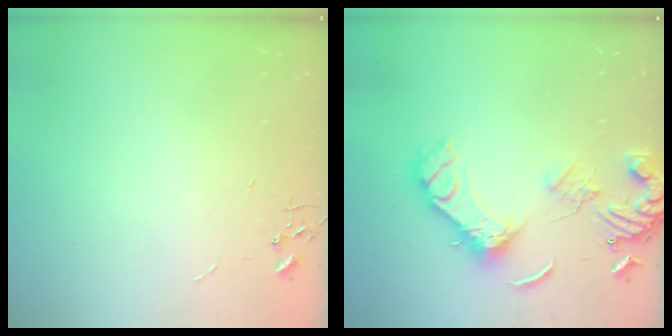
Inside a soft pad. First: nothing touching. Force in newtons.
{"total": 15.8, "press": 15.7, "slide": 2.0}